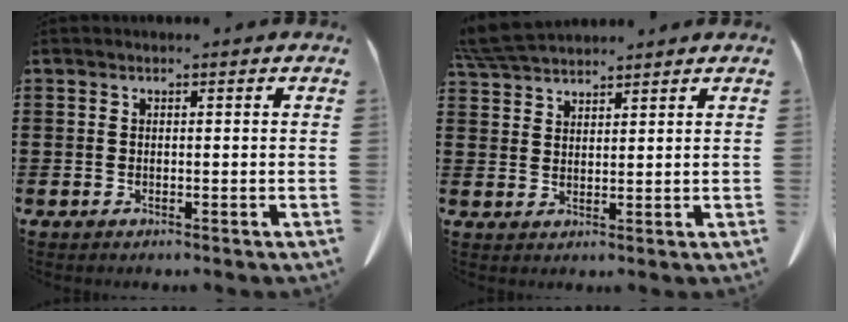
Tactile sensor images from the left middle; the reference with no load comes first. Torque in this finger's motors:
{"motor_torque": [1.35, 0.79, 0.16, 0.09]}